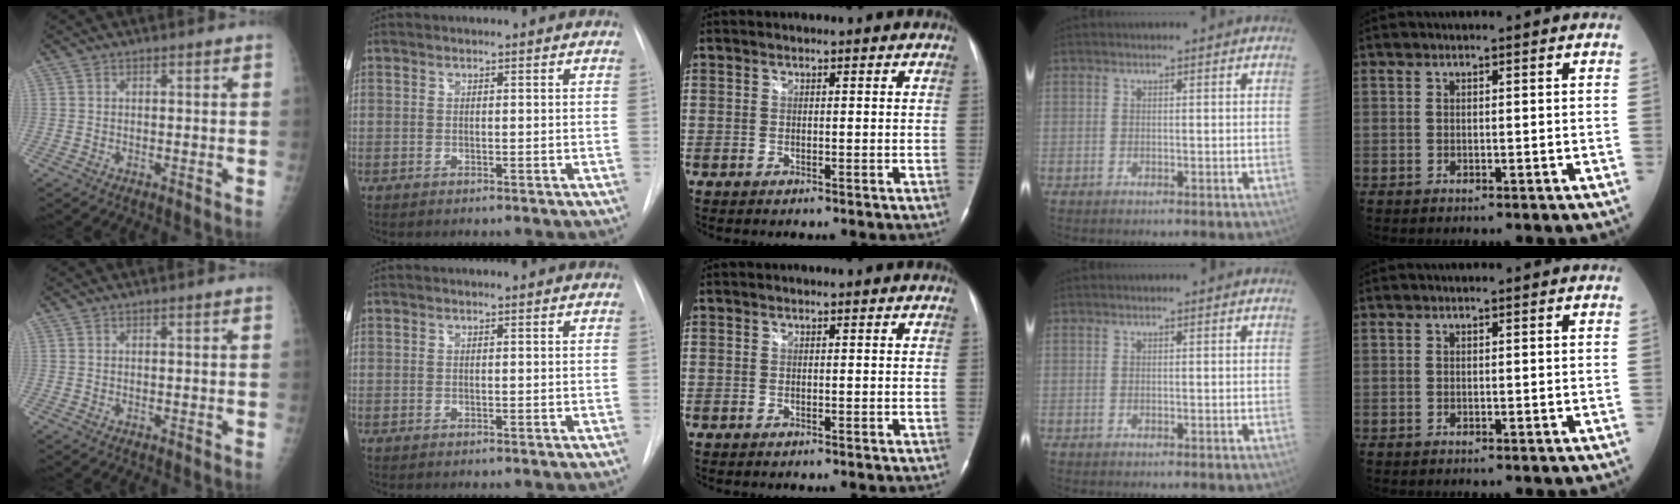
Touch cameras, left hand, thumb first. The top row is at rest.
{}